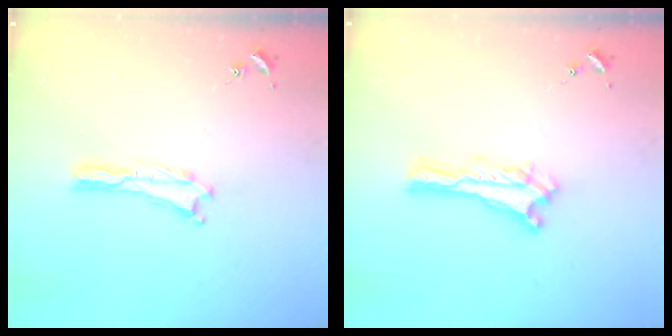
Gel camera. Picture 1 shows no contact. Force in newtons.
{"total": 0.0}